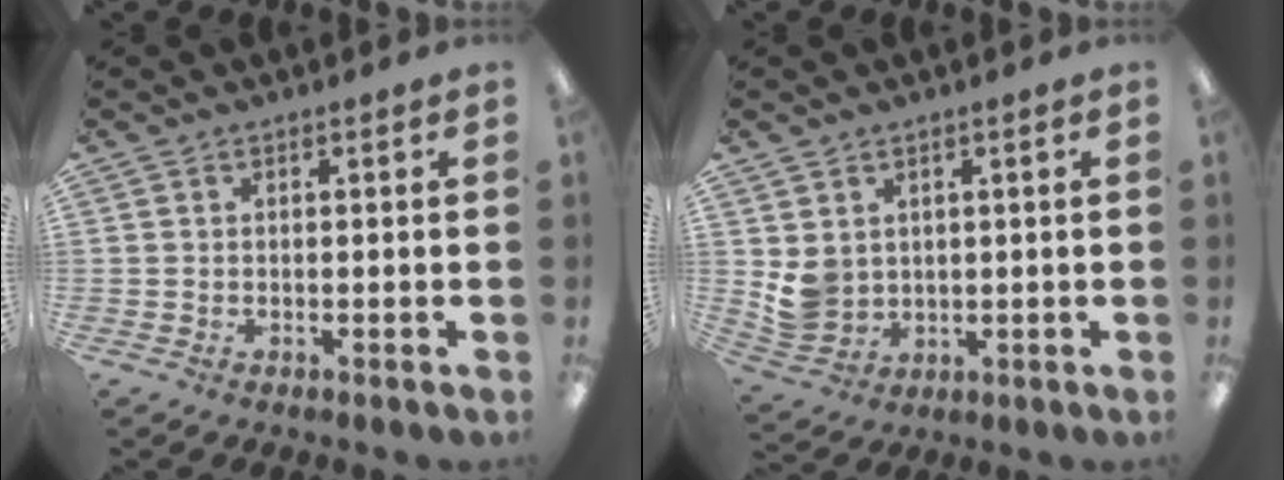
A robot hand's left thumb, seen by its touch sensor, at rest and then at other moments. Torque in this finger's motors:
{"motor_torque": [0.74, 1.22, 0.69, -0.74, 0.07]}